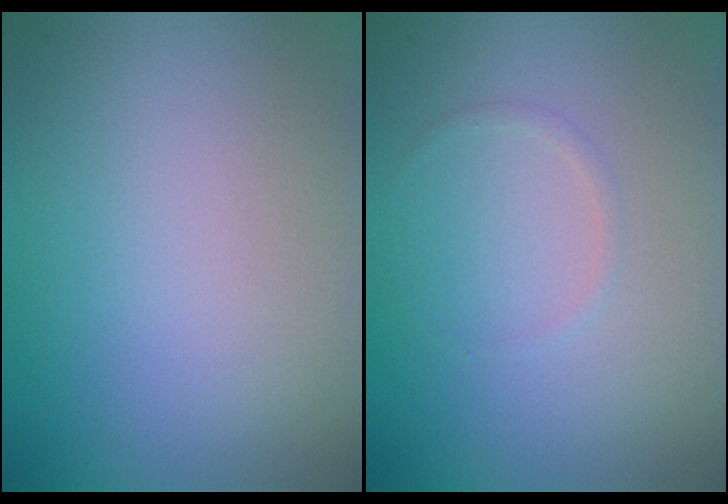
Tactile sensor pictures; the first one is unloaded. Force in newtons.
{"total": 0.6, "press": 0.6, "slide": 0.0}